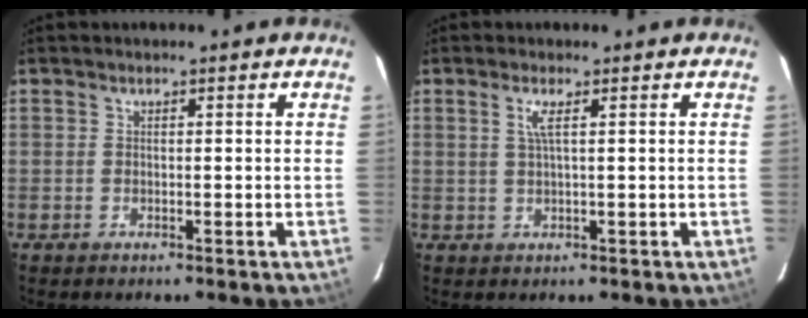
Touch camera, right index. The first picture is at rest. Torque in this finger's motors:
{"motor_torque": [0.16, 0.05, 0.05, 0.05]}